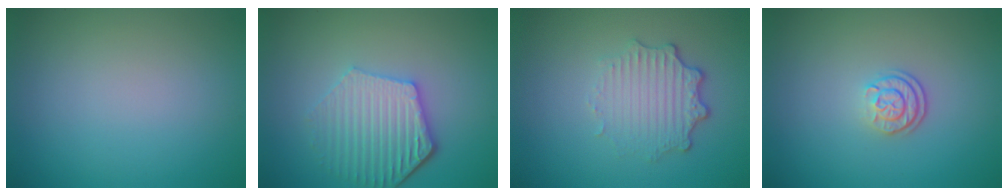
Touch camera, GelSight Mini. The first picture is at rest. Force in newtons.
{"total": 5.3, "press": 4.2, "slide": 3.2}
{"total": 3.3, "press": 2.7, "slide": 1.9}
{"total": 2.1, "press": 1.8, "slide": 1.2}